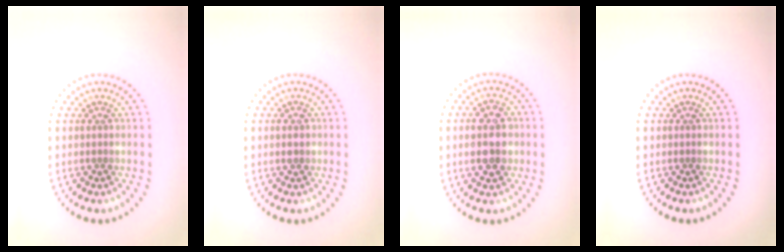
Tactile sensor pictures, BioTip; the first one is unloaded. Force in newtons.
{"total": 1.3, "press": 1.3, "slide": 0.2}
{"total": 3.7, "press": 3.7, "slide": 0.5}
{"total": 0.0}